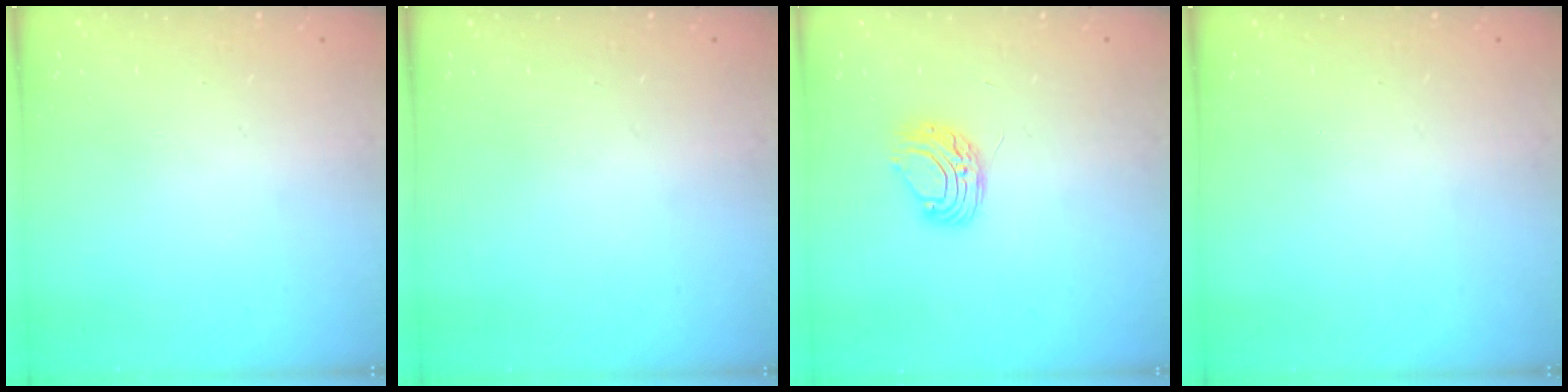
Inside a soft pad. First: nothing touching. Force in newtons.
{"total": 0.0}
{"total": 7.5, "press": 7.4, "slide": 0.7}
{"total": 0.0}